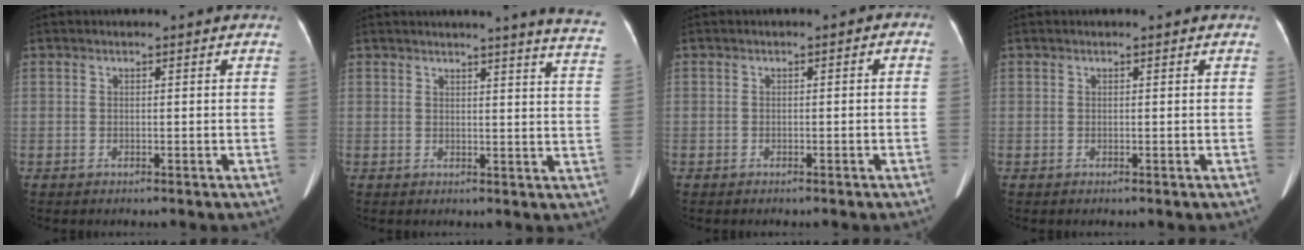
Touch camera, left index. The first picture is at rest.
{"total": 11.9, "force": [10.9, -1.2, 4.6], "torque": [-0.050, -0.075, 0.096]}
{"total": 1.7, "force": [-1.0, 1.2, 0.5], "torque": [0.001, 0.015, -0.015]}
{"total": 0.0}